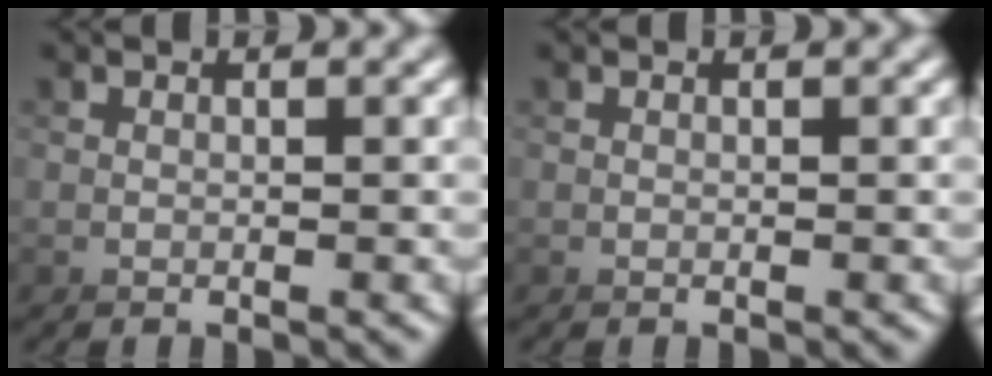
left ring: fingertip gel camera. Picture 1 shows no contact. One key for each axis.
{"total": 0.0}